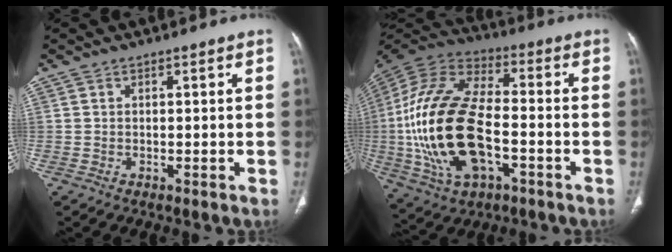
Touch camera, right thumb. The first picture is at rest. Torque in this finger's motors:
{"motor_torque": [1.00, 0.83, 2.76, 0.00, 0.98]}